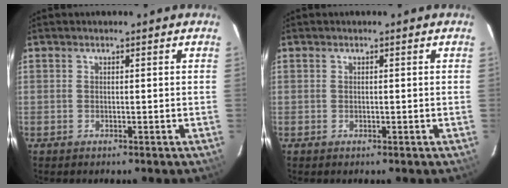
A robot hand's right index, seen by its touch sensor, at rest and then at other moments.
{"total": 0.0}